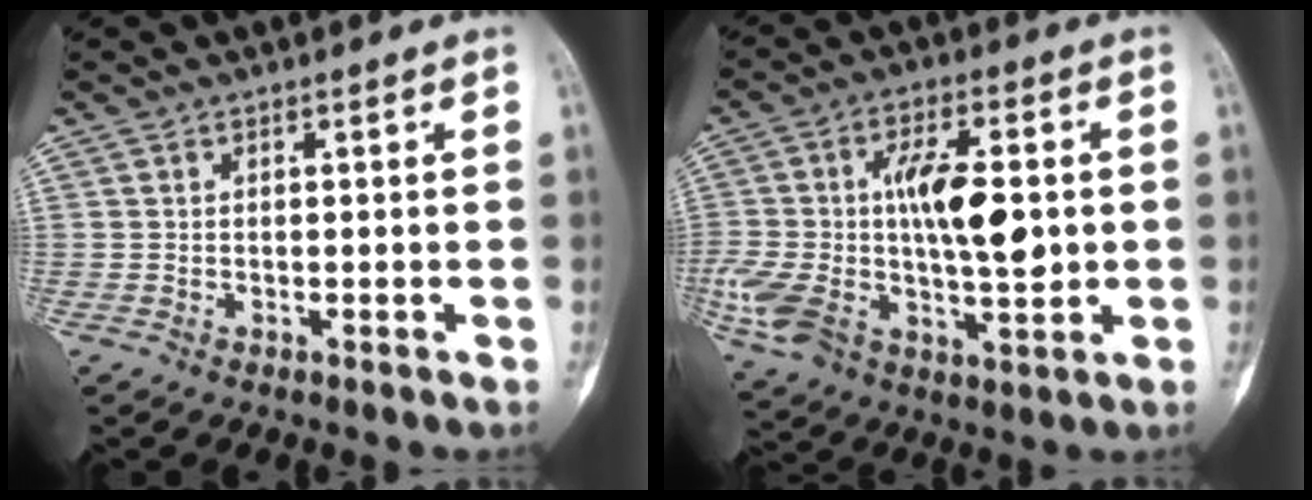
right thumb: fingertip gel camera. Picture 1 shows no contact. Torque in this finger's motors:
{"motor_torque": [2.19, 2.44, 1.96, 0.06, 0.62]}